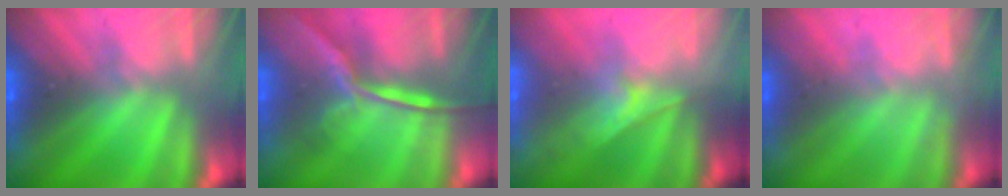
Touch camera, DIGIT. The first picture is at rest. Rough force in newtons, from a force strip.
{"total": 1.6}
{"total": 1.9}
{"total": 2.9}